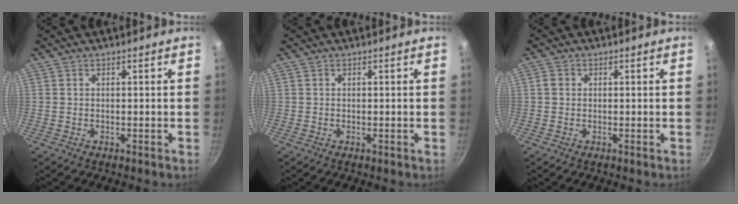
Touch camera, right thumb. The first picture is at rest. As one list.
[{"total": 0.0}, {"total": 1.4, "force": [0.1, 1.2, 0.6], "torque": [-0.007, 0.002, 0.001]}]